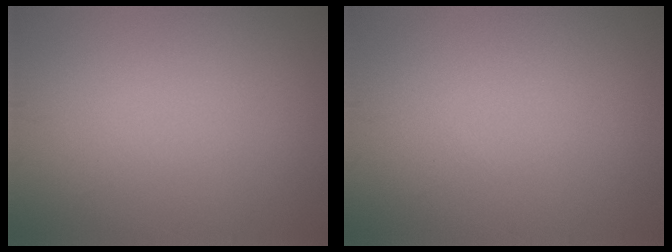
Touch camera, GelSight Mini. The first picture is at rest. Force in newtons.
{"total": 0.0}